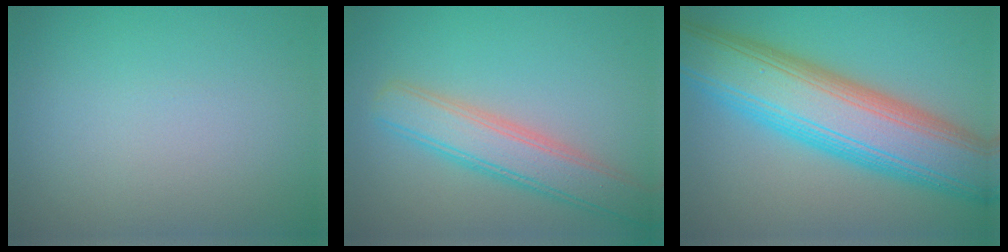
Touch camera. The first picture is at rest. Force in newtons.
{"total": 4.8, "press": 4.8, "slide": 0.2}
{"total": 11.5, "press": 11.5, "slide": 0.3}